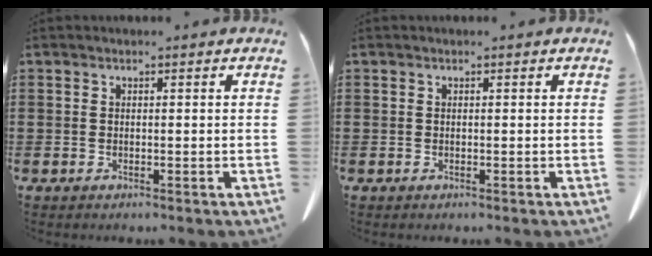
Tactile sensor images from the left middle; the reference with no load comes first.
{"total": 0.0}